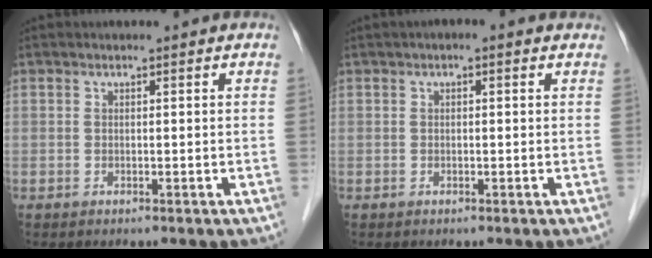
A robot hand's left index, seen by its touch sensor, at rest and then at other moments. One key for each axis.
{"total": 1.4, "fx": 0.7, "fy": 0.5, "fz": 1.0, "tx": -0.018, "ty": 0.016, "tz": 0.003}